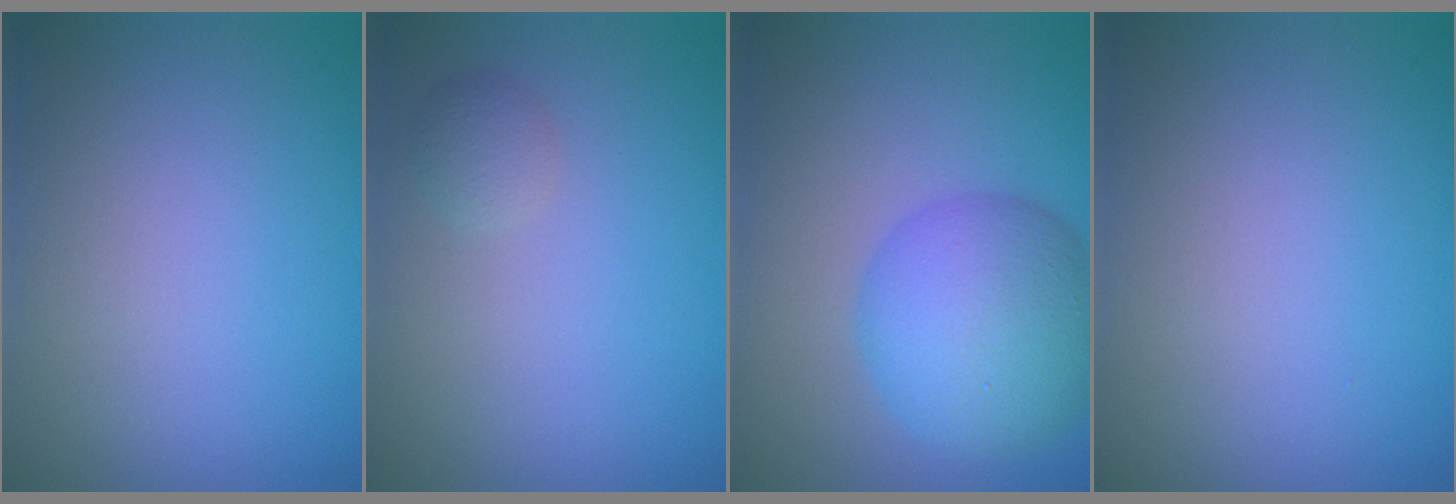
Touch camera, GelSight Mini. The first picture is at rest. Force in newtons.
{"total": 1.3, "press": 1.3, "slide": 0.0}
{"total": 7.9, "press": 7.9, "slide": 0.2}
{"total": 0.0}